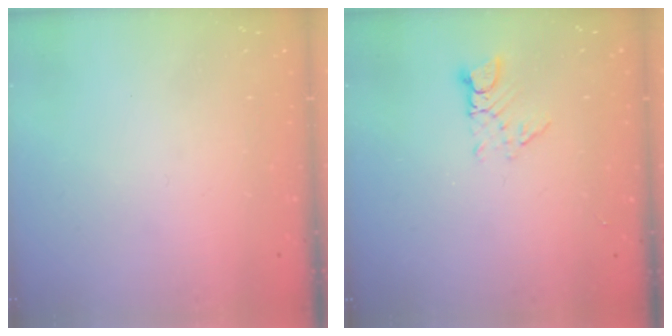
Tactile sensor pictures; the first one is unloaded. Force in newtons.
{"total": 3.2, "press": 3.2, "slide": 0.2}